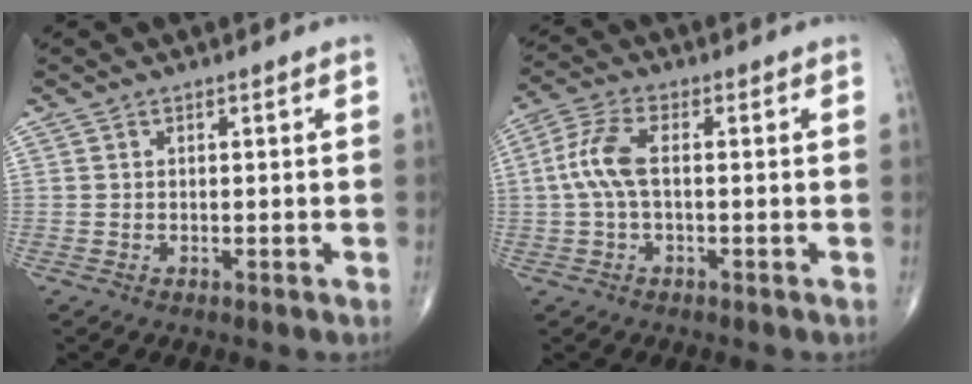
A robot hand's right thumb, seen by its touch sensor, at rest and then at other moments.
{"total": 7.0, "force": [0.0, 3.0, 6.4], "torque": [-0.159, 0.018, -0.004]}